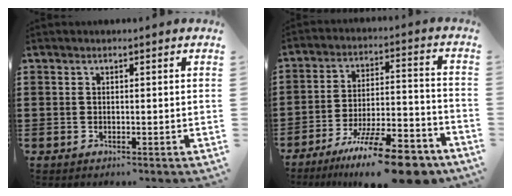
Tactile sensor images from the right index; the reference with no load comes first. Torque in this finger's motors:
{"motor_torque": [1.22, -0.92, 0.31, -0.01]}